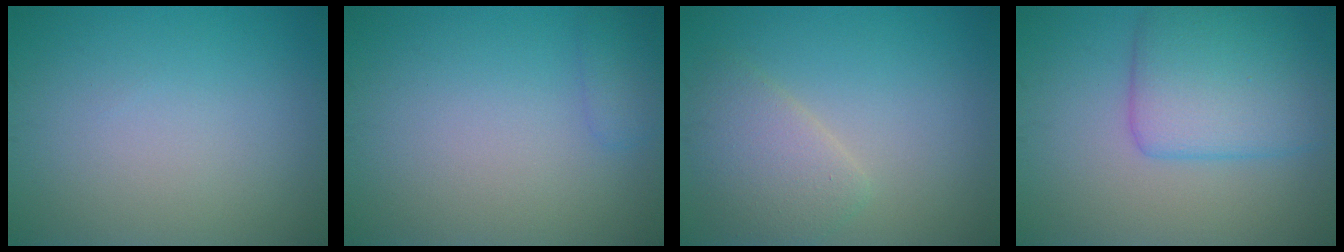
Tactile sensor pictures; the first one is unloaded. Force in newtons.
{"total": 1.3, "press": 1.3, "slide": 0.1}
{"total": 3.5, "press": 3.5, "slide": 0.2}
{"total": 6.0, "press": 6.0, "slide": 0.1}